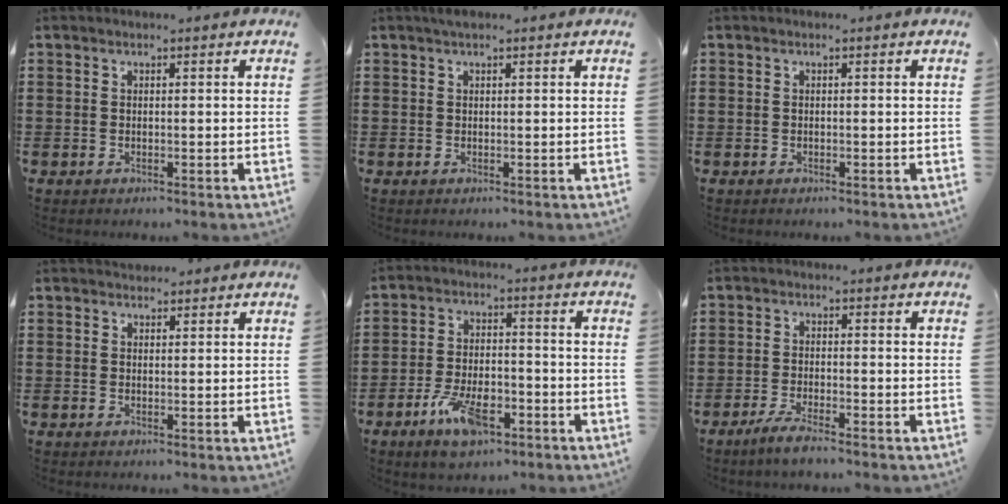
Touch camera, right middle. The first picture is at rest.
{"total": 0.9, "force": [0.6, 0.0, 0.6], "torque": [-0.014, 0.002, 0.010]}
{"total": 0.0}
{"total": 1.2, "force": [1.1, 0.4, -0.2], "torque": [0.000, 0.001, 0.021]}
{"total": 8.0, "force": [-4.7, 3.4, 5.6], "torque": [-0.110, 0.006, -0.085]}
{"total": 3.3, "force": [-2.6, 0.1, 1.9], "torque": [-0.045, -0.006, -0.053]}